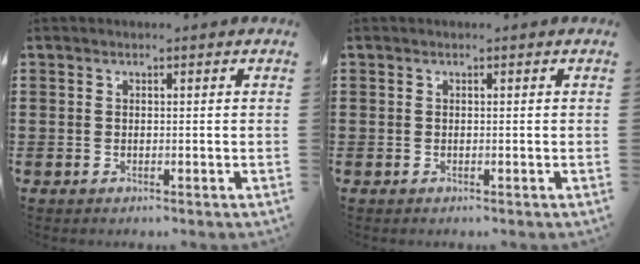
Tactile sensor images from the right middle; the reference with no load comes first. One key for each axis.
{"total": 0.0}